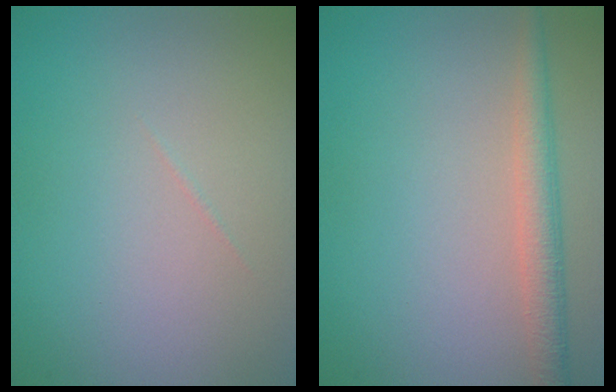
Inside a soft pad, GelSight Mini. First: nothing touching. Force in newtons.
{"total": 2.9, "press": 2.9, "slide": 0.1}